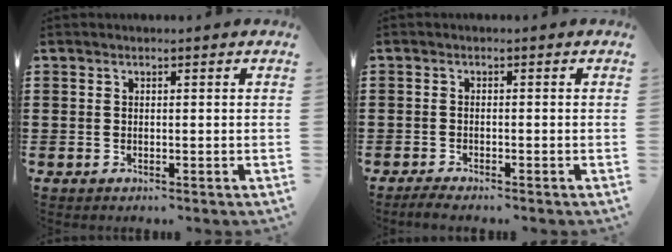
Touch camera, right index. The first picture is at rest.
{"total": 1.4, "force": [-1.4, 0.0, 0.4], "torque": [-0.008, -0.002, -0.025]}